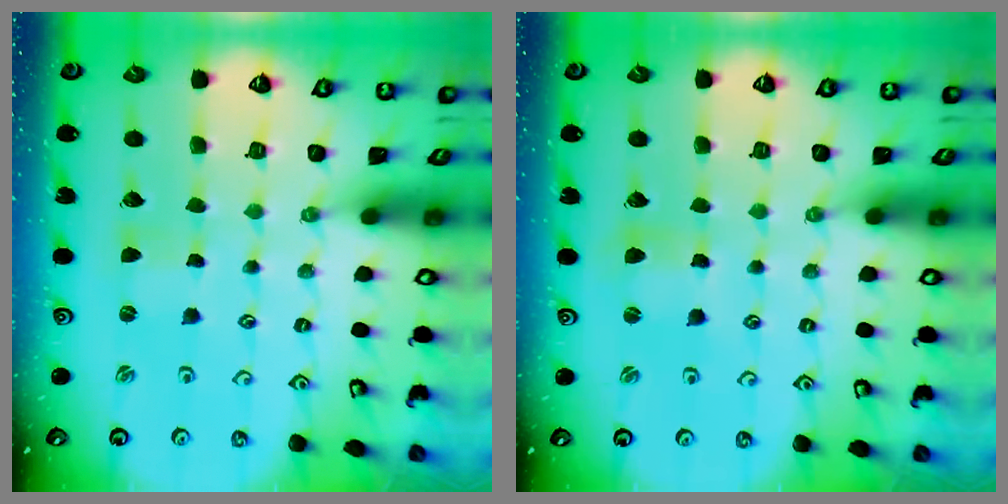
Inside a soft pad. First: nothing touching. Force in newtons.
{"total": 2.3, "press": 2.3, "slide": 0.3}